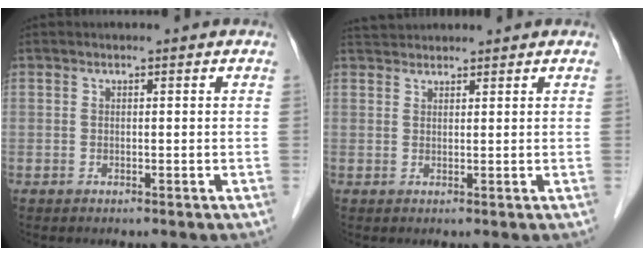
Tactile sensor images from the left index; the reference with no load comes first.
{"total": 3.0, "force": [2.9, 0.5, 0.3], "torque": [-0.009, 0.028, 0.055]}